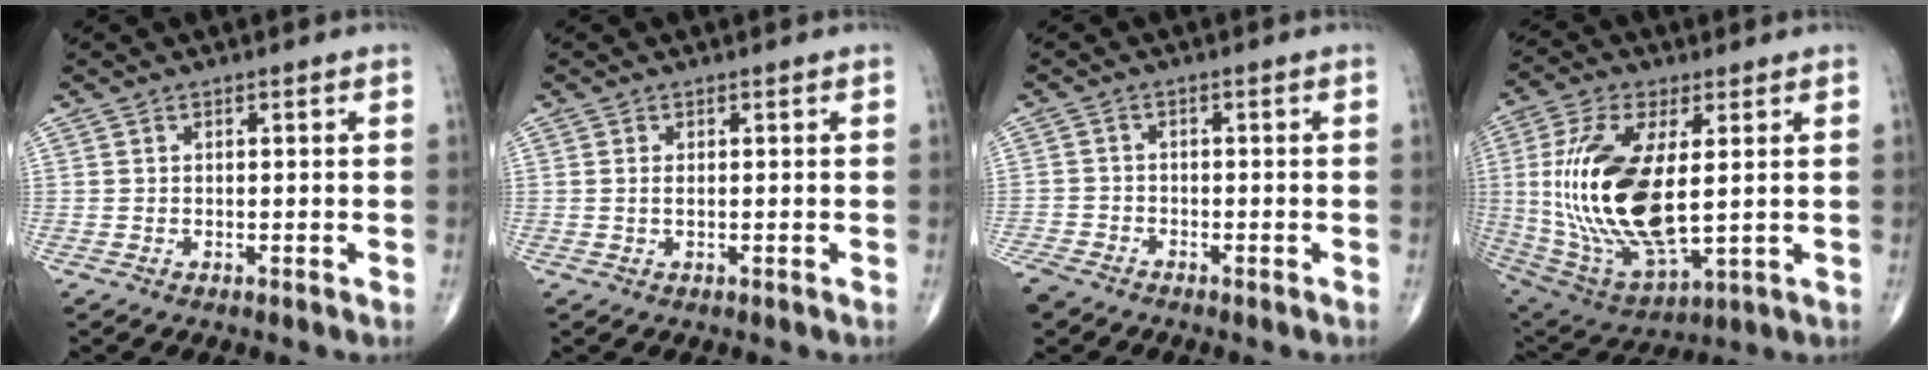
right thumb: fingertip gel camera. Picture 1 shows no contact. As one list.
[{"total": 0.8, "force": [0.1, 0.2, 0.8], "torque": [-0.019, 0.002, 0.004]}, {"total": 4.4, "force": [-3.6, 2.4, 1.1], "torque": [-0.032, 0.003, -0.074]}, {"total": 22.0, "force": [1.7, 9.8, 19.7], "torque": [-0.410, -0.018, 0.045]}]